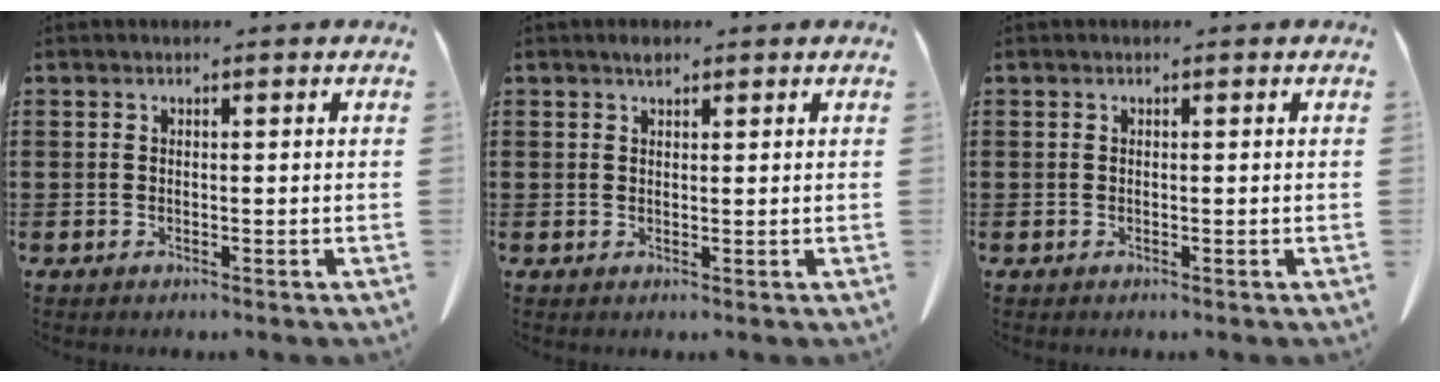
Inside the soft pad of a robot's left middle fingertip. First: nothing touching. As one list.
[{"total": 1.4, "force": [1.1, 0.5, 0.7], "torque": [-0.016, 0.001, 0.020]}, {"total": 0.0}]